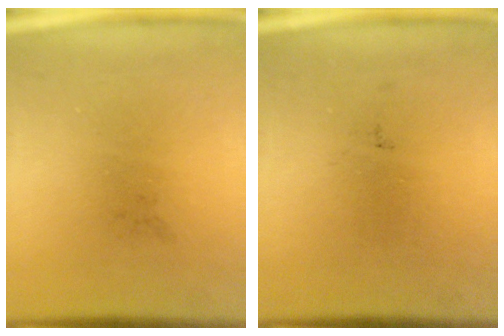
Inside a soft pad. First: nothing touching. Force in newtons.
{"total": 0.0}